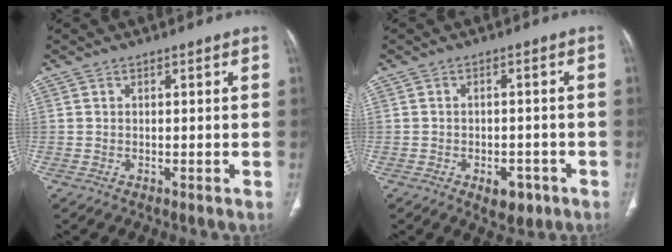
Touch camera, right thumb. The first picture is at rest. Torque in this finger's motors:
{"motor_torque": [0.88, 0.43, -0.16, 0.05, 0.10]}